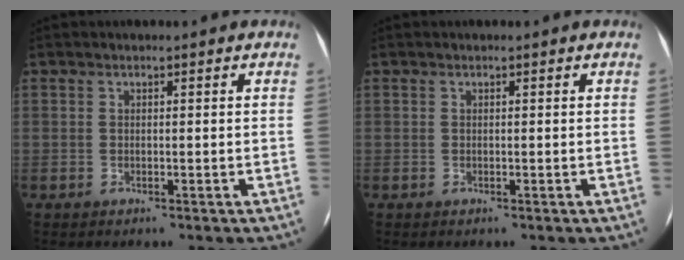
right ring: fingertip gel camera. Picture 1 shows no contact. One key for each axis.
{"total": 0.0}